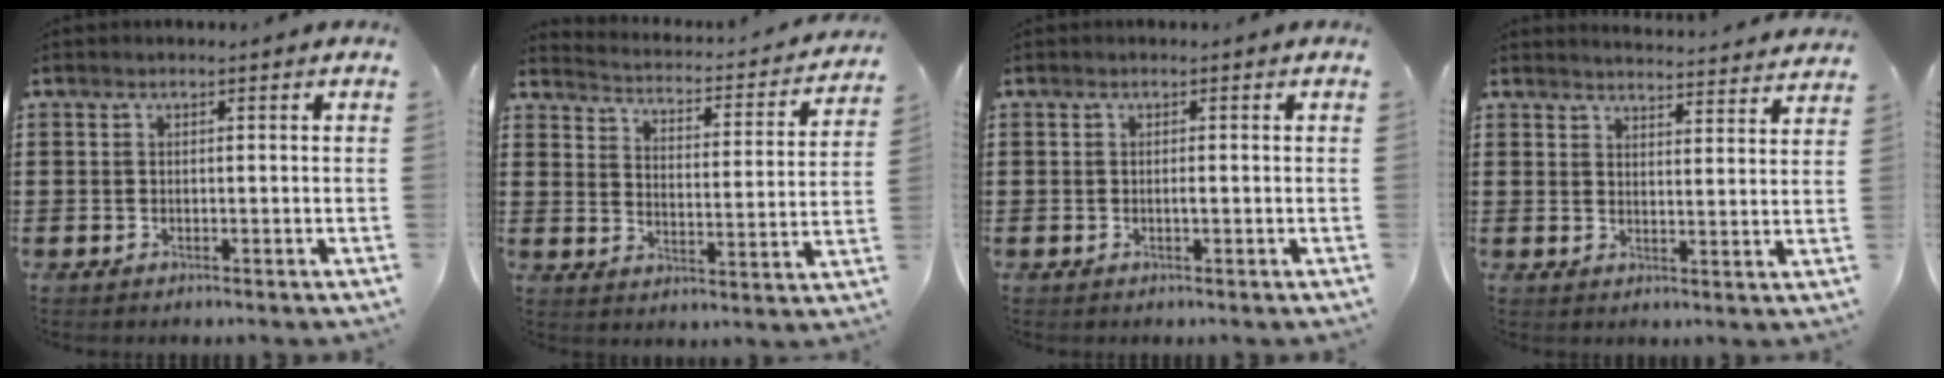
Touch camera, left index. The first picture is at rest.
{"total": 2.3, "force": [2.2, 0.1, 0.4], "torque": [-0.027, -0.027, 0.027]}
{"total": 0.6, "force": [0.0, 0.0, 0.6], "torque": [-0.010, -0.003, 0.001]}
{"total": 3.8, "force": [3.7, -0.5, 0.1], "torque": [-0.007, -0.032, 0.063]}